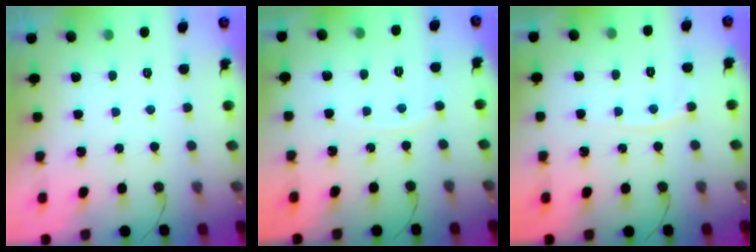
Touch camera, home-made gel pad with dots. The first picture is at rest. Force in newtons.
{"total": 2.9, "press": 2.9, "slide": 0.5}
{"total": 4.5, "press": 4.5, "slide": 0.6}